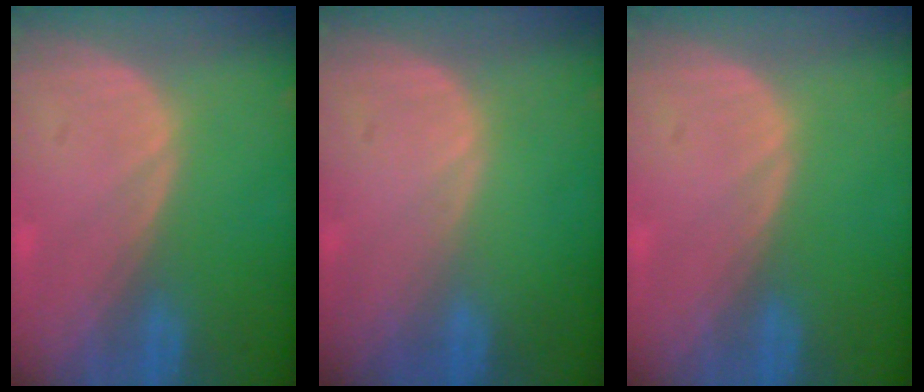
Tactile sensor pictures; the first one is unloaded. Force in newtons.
{"total": 0.0}
{"total": 0.0}